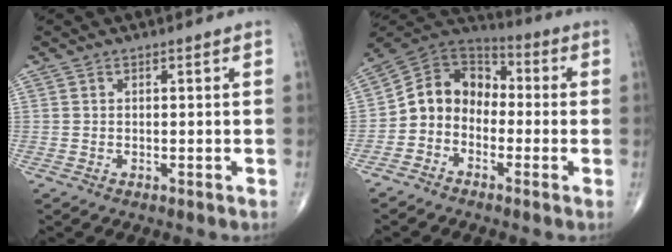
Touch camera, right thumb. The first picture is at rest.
{"total": 10.3, "force": [-2.2, 8.5, 5.5], "torque": [-0.068, 0.059, -0.059]}